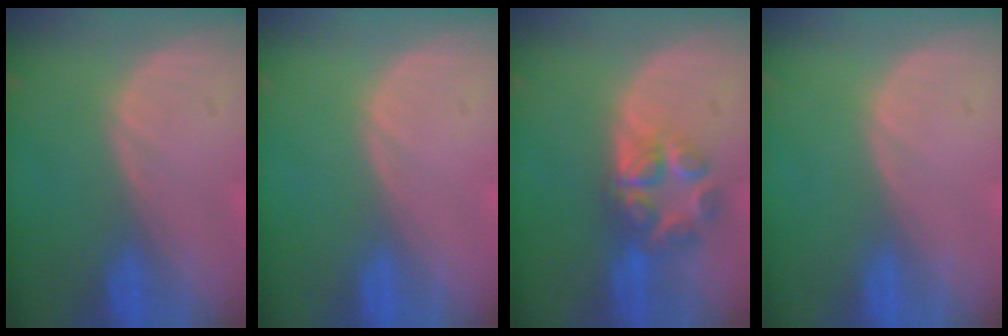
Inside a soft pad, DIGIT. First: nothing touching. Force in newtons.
{"total": 0.0}
{"total": 7.0, "press": 5.9, "slide": 3.8}
{"total": 0.0}